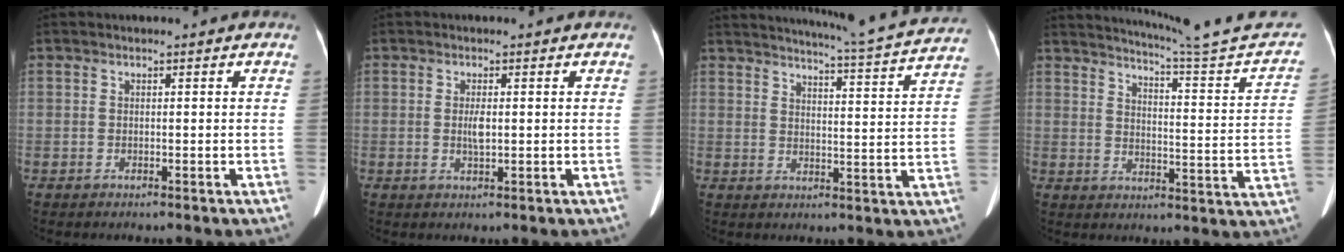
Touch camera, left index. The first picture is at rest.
{"total": 1.9, "force": [0.1, 0.4, 1.9], "torque": [-0.038, -0.001, 0.004]}
{"total": 17.2, "force": [16.2, -1.1, 5.7], "torque": [-0.100, -0.051, 0.197]}
{"total": 19.1, "force": [17.7, -1.1, 7.1], "torque": [-0.104, -0.072, 0.216]}